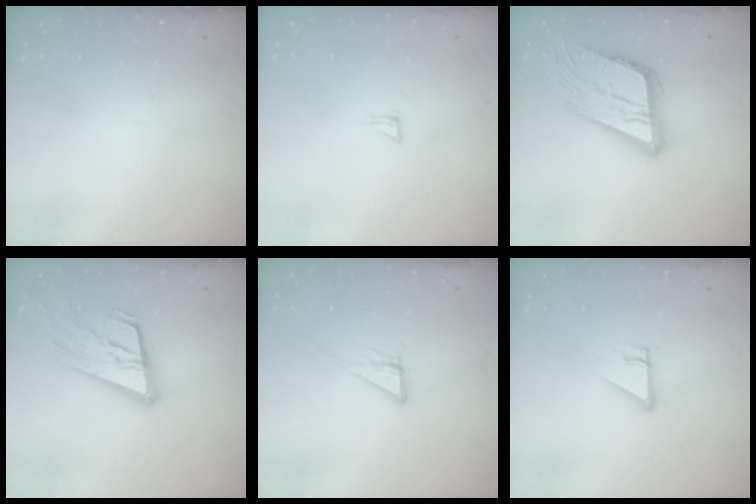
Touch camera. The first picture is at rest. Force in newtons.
{"total": 3.6, "press": 3.6, "slide": 0.4}
{"total": 19.1, "press": 18.9, "slide": 2.6}
{"total": 20.4, "press": 19.9, "slide": 4.5}
{"total": 6.6, "press": 6.6, "slide": 0.3}
{"total": 4.3, "press": 4.3, "slide": 0.4}